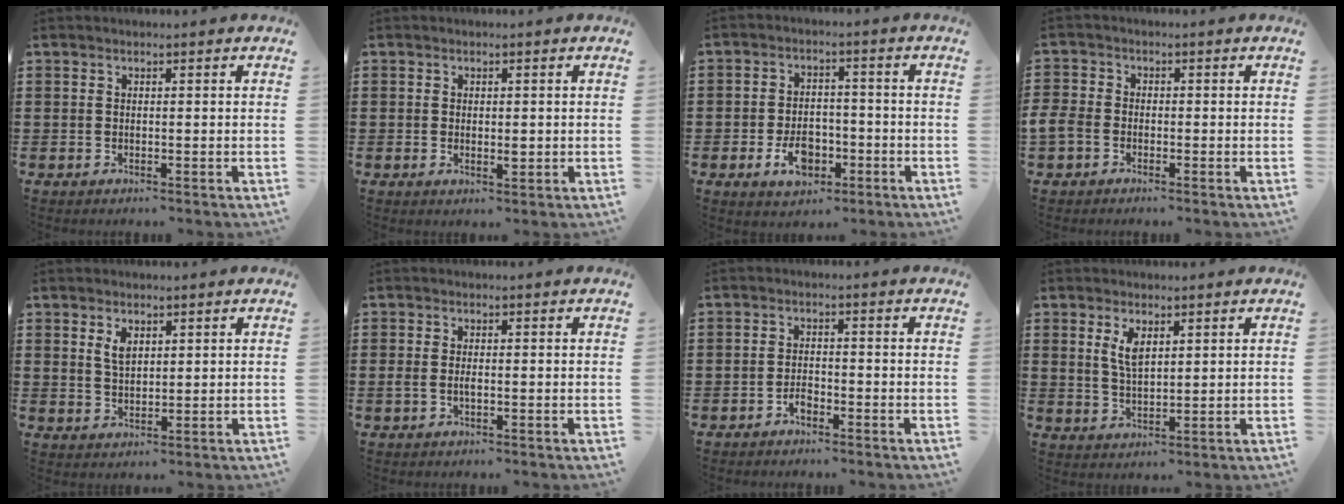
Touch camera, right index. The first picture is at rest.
{"total": 1.5, "force": [0.0, 0.8, 1.3], "torque": [-0.016, 0.000, -0.001]}
{"total": 5.5, "force": [-2.2, 3.6, 3.5], "torque": [-0.052, 0.003, -0.043]}
{"total": 2.7, "force": [-1.7, 1.8, 1.1], "torque": [-0.045, -0.004, -0.040]}
{"total": 2.7, "force": [1.5, 1.4, 1.8], "torque": [-0.033, 0.000, 0.025]}
{"total": 1.5, "force": [-0.3, 0.6, 1.4], "torque": [-0.033, -0.003, -0.009]}
{"total": 1.8, "force": [-1.3, 0.8, 1.0], "torque": [-0.022, 0.003, -0.026]}
{"total": 3.6, "force": [1.7, 1.5, 2.8], "torque": [-0.062, 0.005, 0.030]}